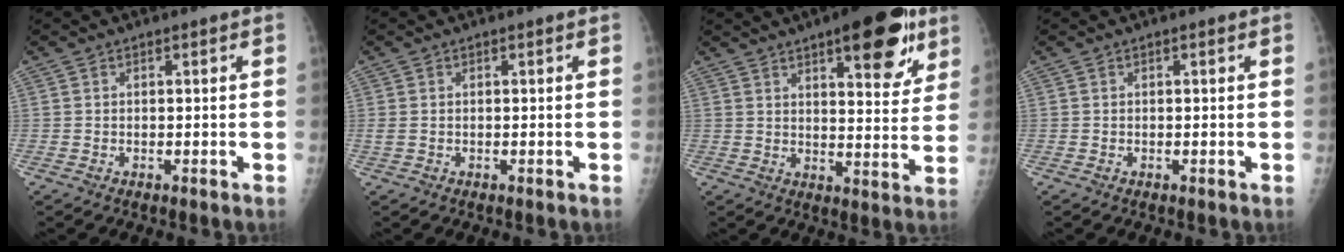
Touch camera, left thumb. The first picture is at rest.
{"total": 1.1, "force": [0.0, 0.7, 0.8], "torque": [-0.030, 0.004, 0.001]}
{"total": 16.3, "force": [9.1, 5.7, 12.3], "torque": [-0.127, -0.035, 0.123]}
{"total": 0.0}